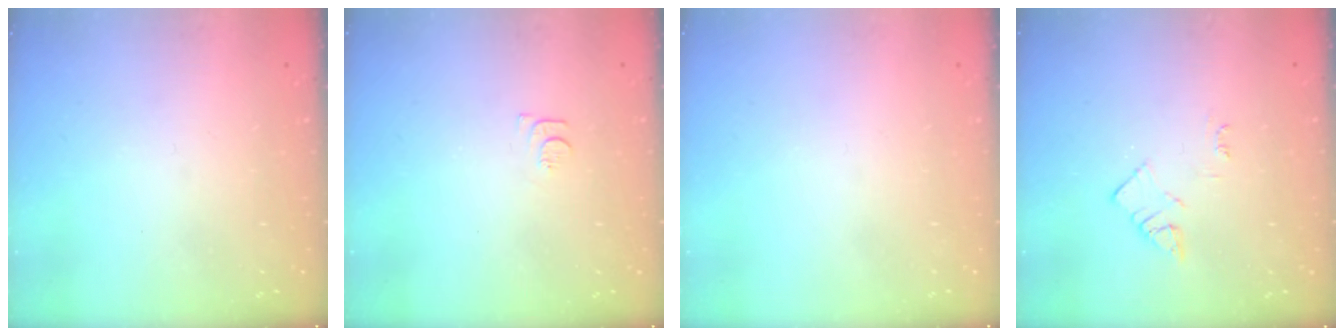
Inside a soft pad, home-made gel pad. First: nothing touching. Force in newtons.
{"total": 3.7, "press": 3.6, "slide": 0.6}
{"total": 1.6, "press": 1.6, "slide": 0.1}
{"total": 3.7, "press": 3.6, "slide": 0.6}